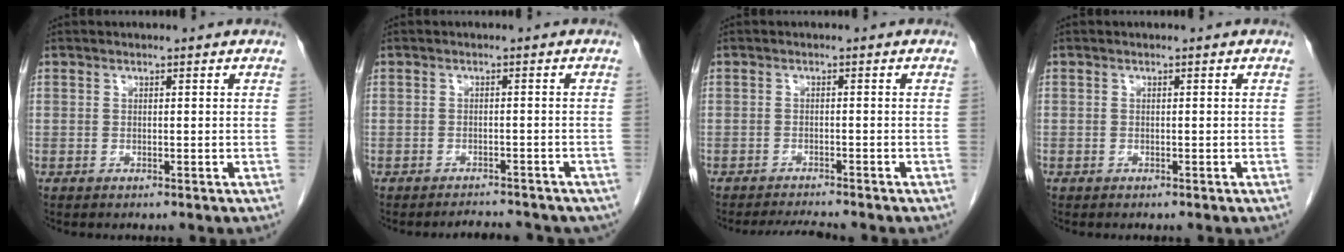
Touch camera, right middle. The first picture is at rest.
{"total": 6.9, "force": [-6.2, 2.1, 2.1], "torque": [-0.021, 0.002, -0.065]}
{"total": 3.9, "force": [-3.7, -0.4, 1.0], "torque": [-0.021, -0.017, -0.059]}
{"total": 0.0}